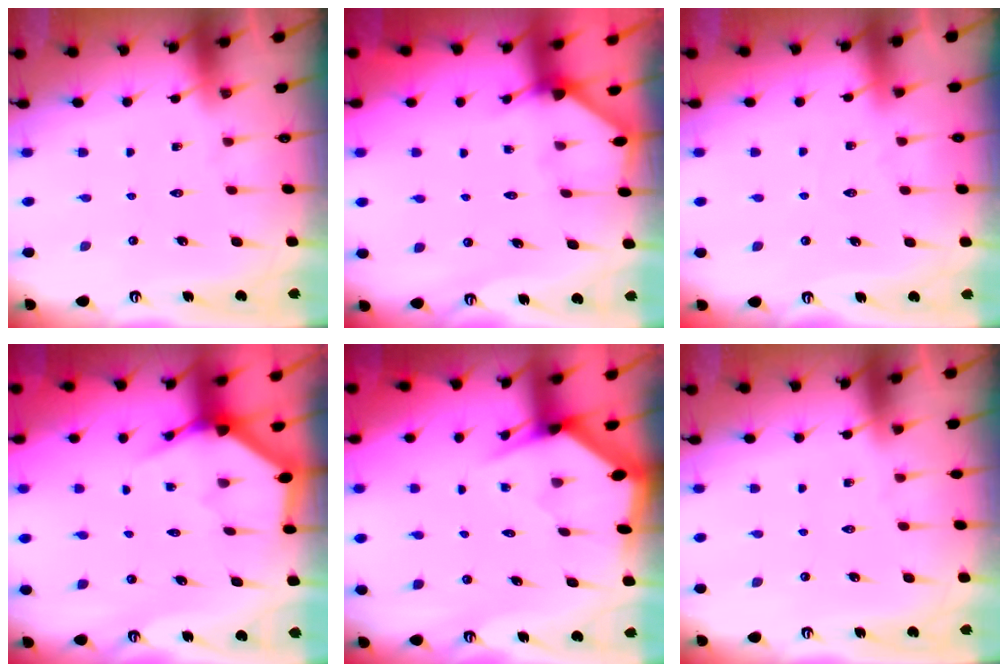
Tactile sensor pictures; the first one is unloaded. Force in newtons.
{"total": 2.7, "press": 2.7, "slide": 0.2}
{"total": 2.5, "press": 2.5, "slide": 0.3}
{"total": 3.4, "press": 3.4, "slide": 0.2}
{"total": 2.8, "press": 2.8, "slide": 0.3}
{"total": 0.0}